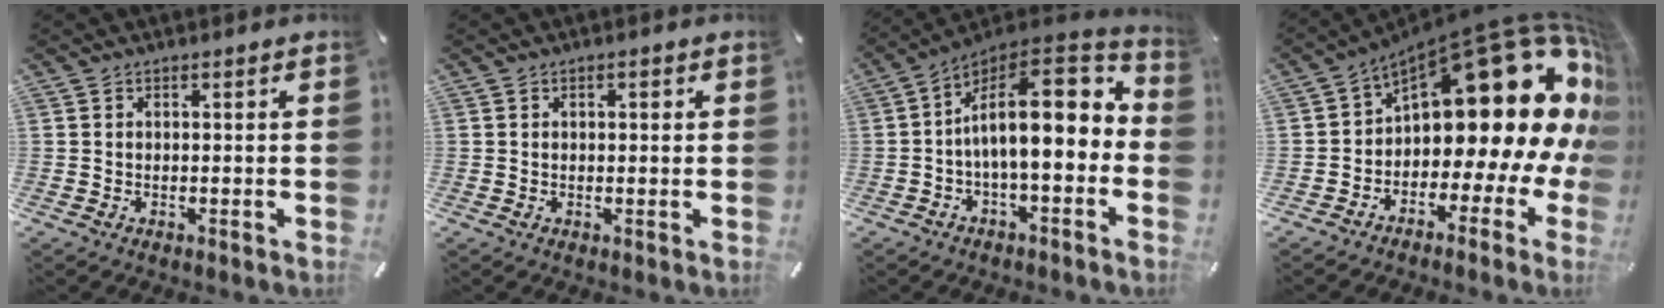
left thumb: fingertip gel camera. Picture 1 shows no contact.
{"total": 1.0, "force": [0.1, 0.5, 0.9], "torque": [-0.018, 0.003, 0.001]}
{"total": 17.1, "force": [1.4, 7.6, 15.3], "torque": [-0.242, -0.030, 0.020]}
{"total": 23.0, "force": [9.1, 12.0, 17.4], "torque": [-0.245, -0.089, 0.166]}